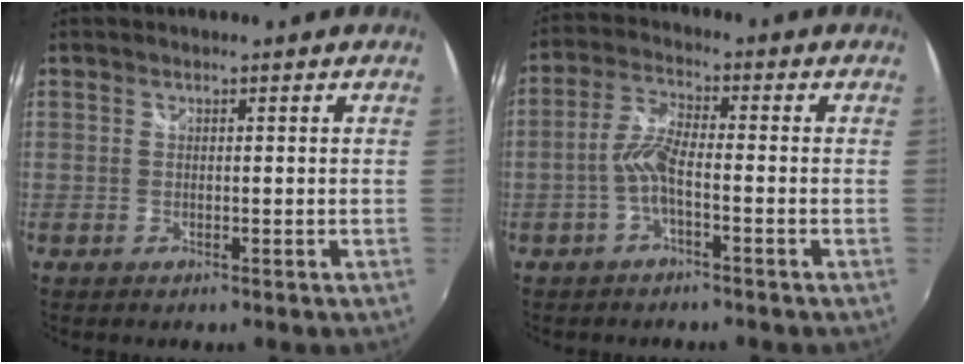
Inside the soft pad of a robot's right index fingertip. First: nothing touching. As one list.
[{"total": 5.1, "force": [-2.0, 1.1, 4.5], "torque": [-0.103, 0.011, -0.041]}]